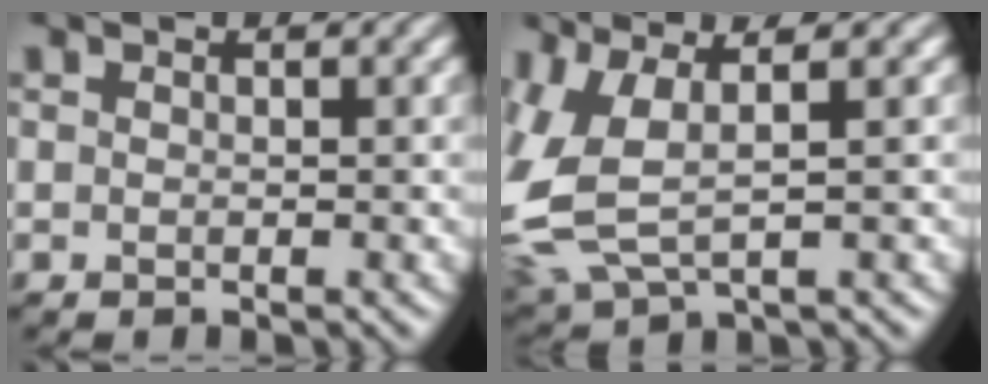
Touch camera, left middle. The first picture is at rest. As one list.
[{"total": 7.1, "force": [-0.3, 3.8, 6.0], "torque": [-0.166, -0.016, 0.004]}]